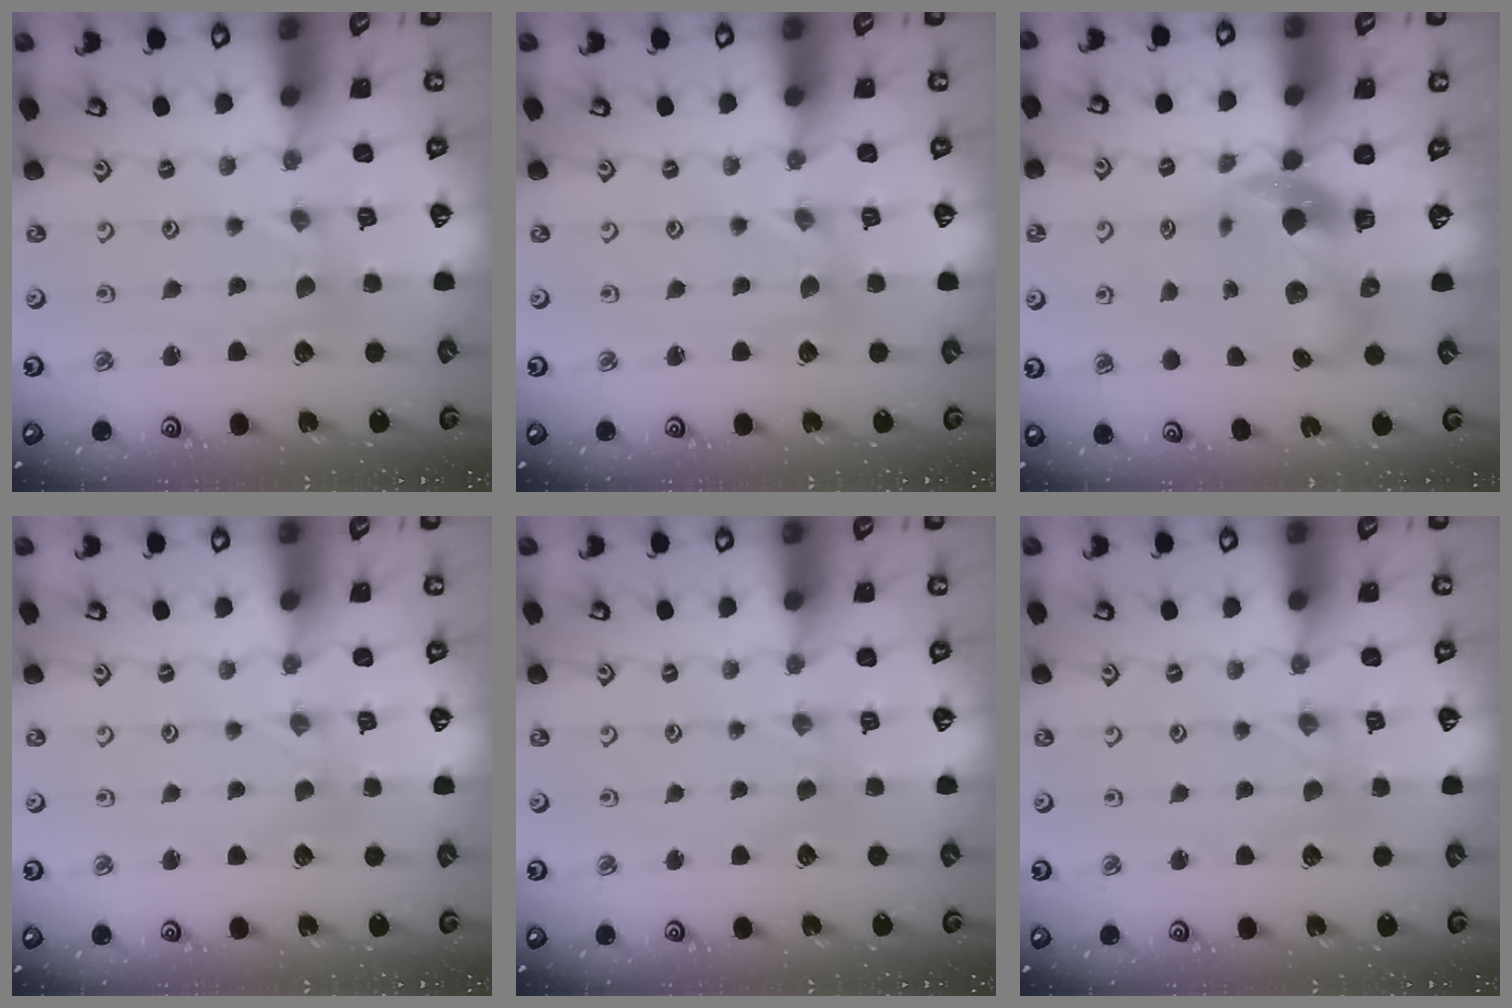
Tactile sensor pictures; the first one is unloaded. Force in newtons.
{"total": 0.0}
{"total": 8.6, "press": 8.5, "slide": 1.5}
{"total": 0.0}
{"total": 1.1, "press": 1.1, "slide": 0.2}
{"total": 0.0}